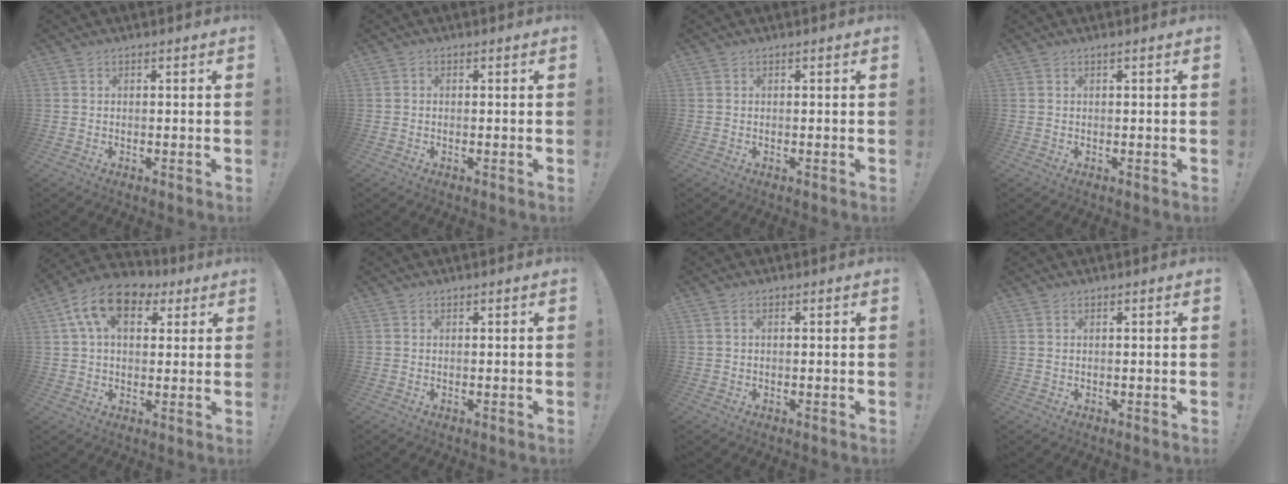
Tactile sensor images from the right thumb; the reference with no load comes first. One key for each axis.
{"total": 0.6, "fx": -0.3, "fy": 0.4, "fz": 0.2, "tx": -0.004, "ty": 0.001, "tz": -0.007}
{"total": 0.0}
{"total": 0.7, "fx": 0.3, "fy": -0.2, "fz": 0.6, "tx": -0.012, "ty": 0.000, "tz": 0.005}
{"total": 13.8, "fx": 5.4, "fy": 8.9, "fz": 9.1, "tx": -0.157, "ty": -0.005, "tz": 0.103}
{"total": 0.0}
{"total": 1.0, "fx": 0.3, "fy": 0.6, "fz": 0.7, "tx": -0.014, "ty": 0.002, "tz": 0.006}
{"total": 0.6, "fx": 0.4, "fy": 0.0, "fz": 0.5, "tx": -0.010, "ty": 0.001, "tz": 0.008}